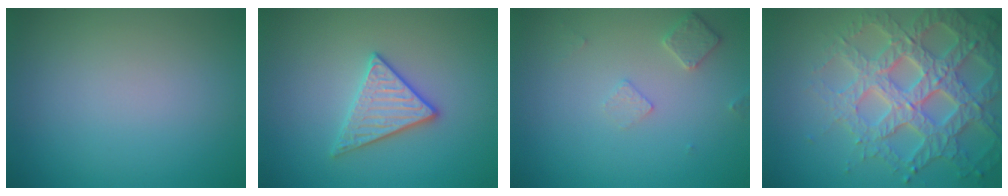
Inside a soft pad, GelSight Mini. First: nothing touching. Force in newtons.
{"total": 2.9, "press": 2.8, "slide": 0.7}
{"total": 1.8, "press": 1.8, "slide": 0.3}
{"total": 7.0, "press": 6.7, "slide": 1.8}